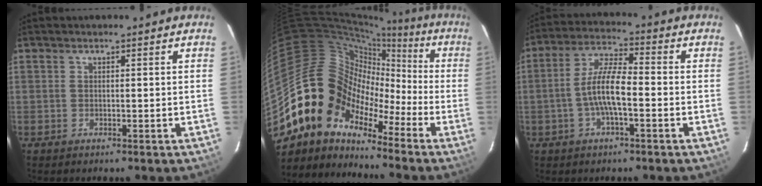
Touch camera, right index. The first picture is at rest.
{"total": 13.4, "force": [-6.5, 10.7, 4.7], "torque": [-0.076, 0.026, -0.141]}
{"total": 8.4, "force": [-2.3, 2.0, 7.9], "torque": [-0.162, 0.008, -0.043]}